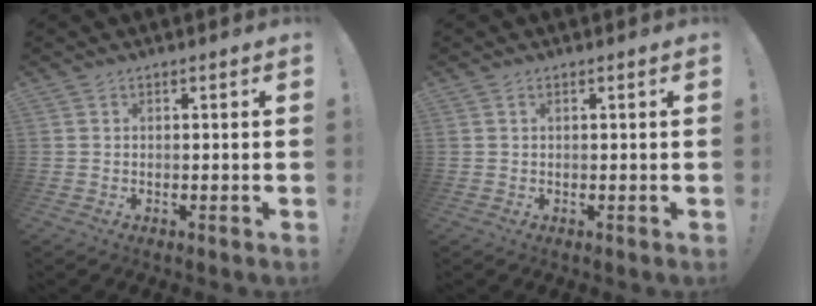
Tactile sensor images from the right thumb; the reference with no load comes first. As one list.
[{"total": 0.5, "force": [0.2, 0.1, 0.5], "torque": [-0.011, 0.001, 0.005]}]